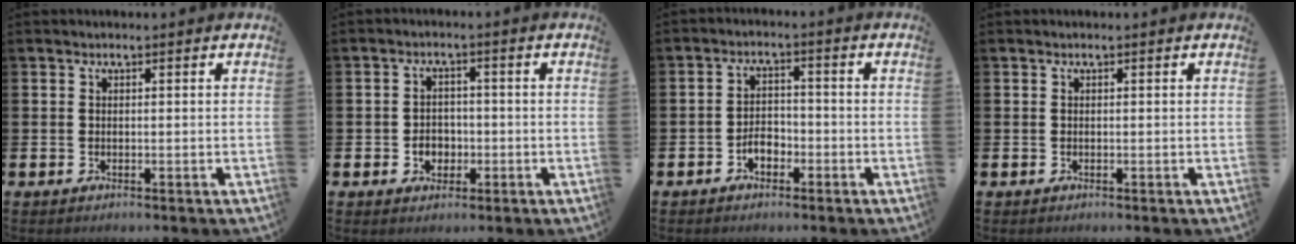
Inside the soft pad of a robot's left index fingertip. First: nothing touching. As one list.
[{"total": 3.0, "force": [-0.9, 2.5, 1.4], "torque": [-0.024, 0.001, -0.024]}, {"total": 3.0, "force": [-1.7, 1.9, 1.5], "torque": [-0.032, 0.006, -0.037]}, {"total": 0.0}]